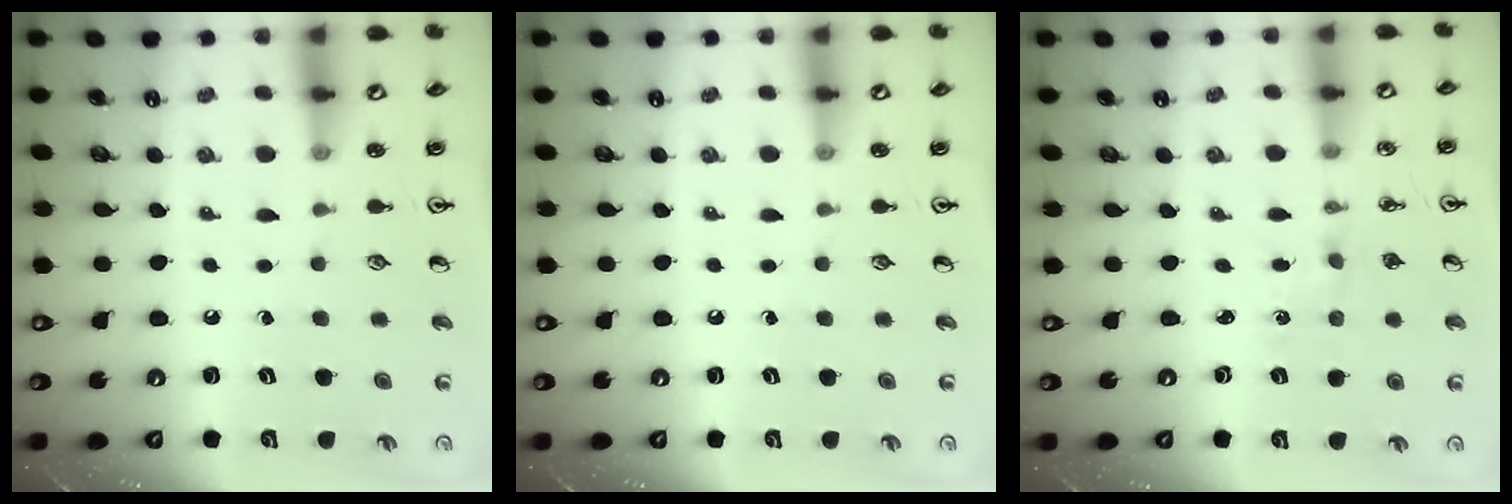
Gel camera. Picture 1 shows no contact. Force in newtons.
{"total": 0.0}
{"total": 0.0}